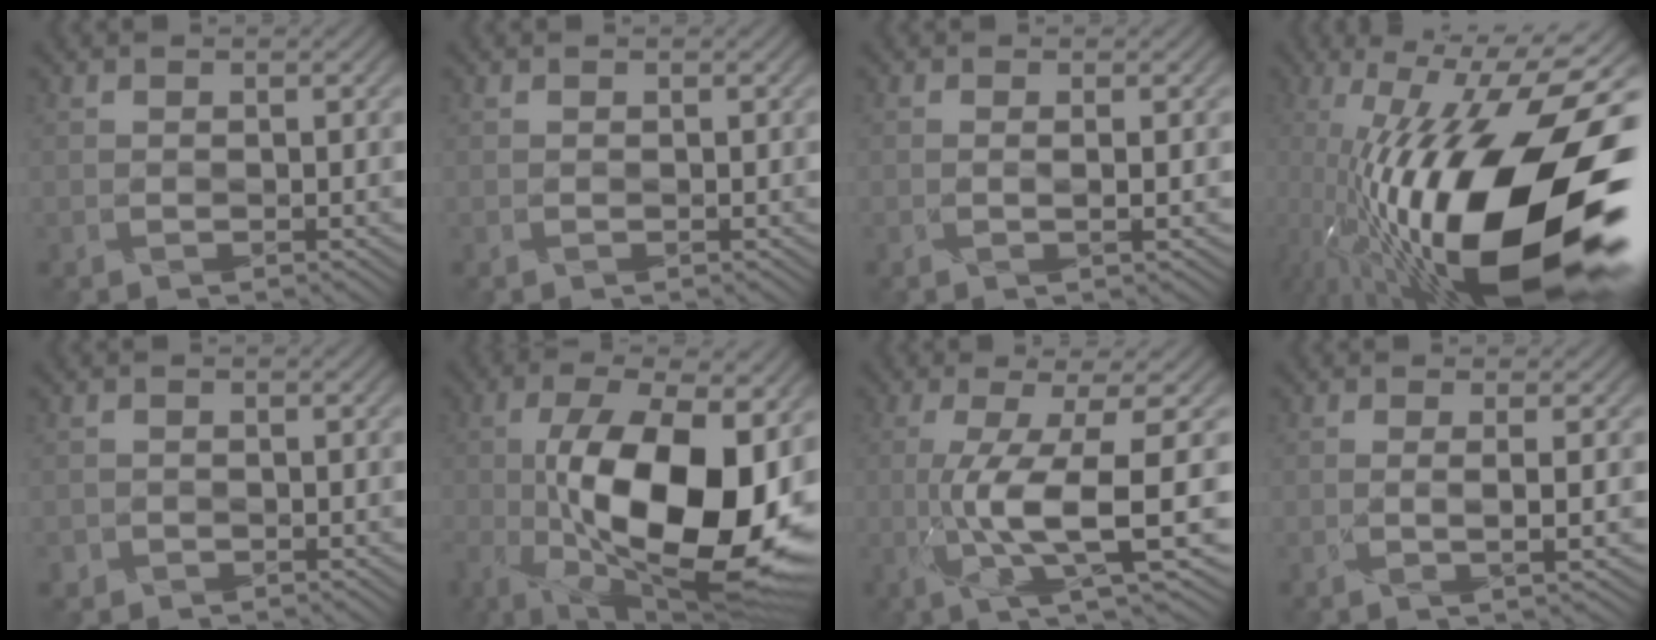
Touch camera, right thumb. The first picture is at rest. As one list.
[{"total": 0.0}, {"total": 0.6, "force": [-0.1, -0.1, 0.6], "torque": [-0.002, 0.007, -0.007]}, {"total": 20.5, "force": [-6.7, 7.6, 17.8], "torque": [-0.302, -0.012, -0.121]}, {"total": 1.1, "force": [-0.6, 0.6, -0.8], "torque": [0.012, -0.006, -0.010]}, {"total": 17.7, "force": [-2.6, 8.3, 15.5], "torque": [-0.259, -0.016, -0.045]}, {"total": 9.1, "force": [-1.8, 1.0, 8.8], "torque": [-0.138, 0.011, -0.030]}, {"total": 1.6, "force": [-0.1, -0.1, 1.5], "torque": [-0.022, 0.007, -0.007]}]